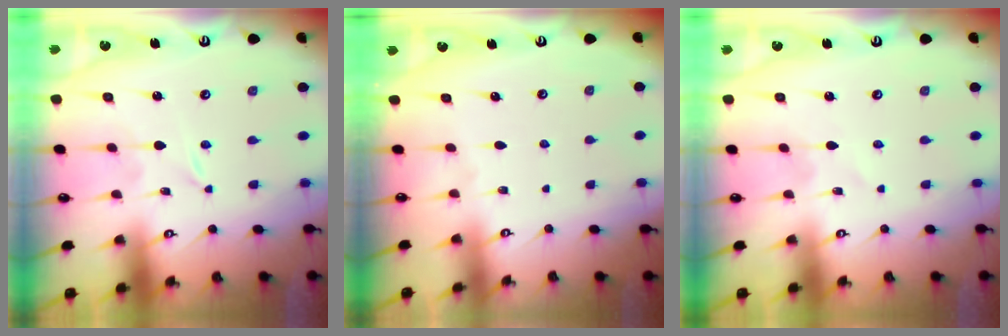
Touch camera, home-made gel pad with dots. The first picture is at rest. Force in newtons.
{"total": 0.0}
{"total": 0.6, "press": 0.6, "slide": 0.1}